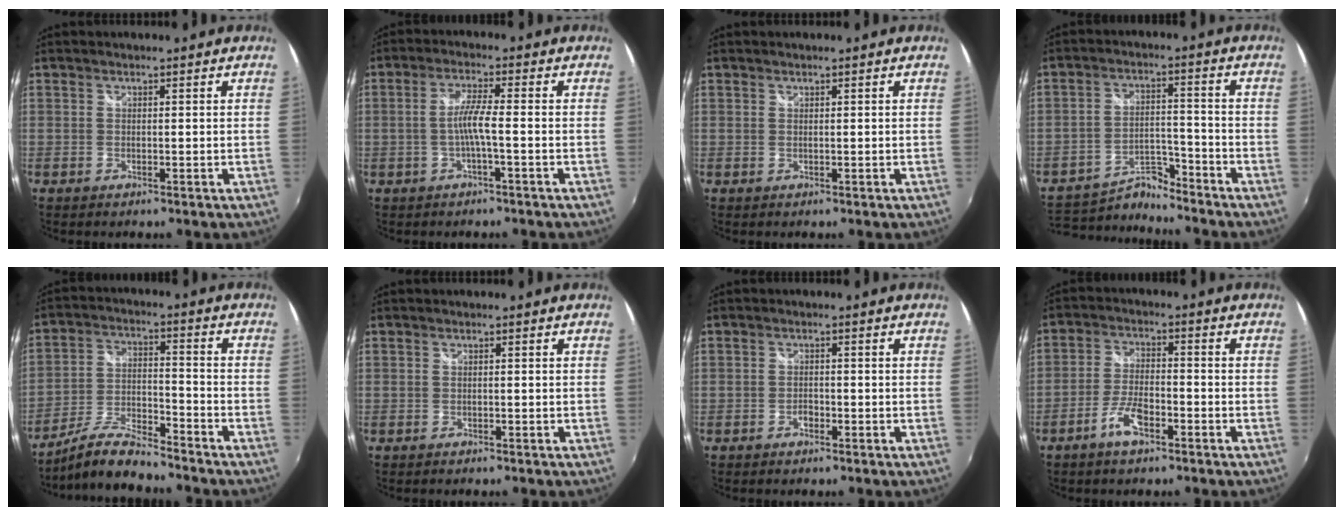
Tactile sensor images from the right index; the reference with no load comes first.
{"total": 4.1, "force": [-1.3, -0.3, 3.9], "torque": [-0.080, 0.003, -0.022]}
{"total": 0.0}
{"total": 9.6, "force": [-9.4, 1.7, 1.3], "torque": [-0.042, 0.018, -0.167]}
{"total": 10.1, "force": [-9.2, 1.0, 4.1], "torque": [-0.089, 0.005, -0.174]}
{"total": 0.5, "force": [-0.5, 0.1, 0.2], "torque": [-0.005, -0.003, -0.009]}
{"total": 1.4, "force": [-0.9, 0.9, 0.5], "torque": [-0.011, 0.001, -0.016]}
{"total": 6.0, "force": [-3.7, 2.0, 4.2], "torque": [-0.093, 0.003, -0.068]}